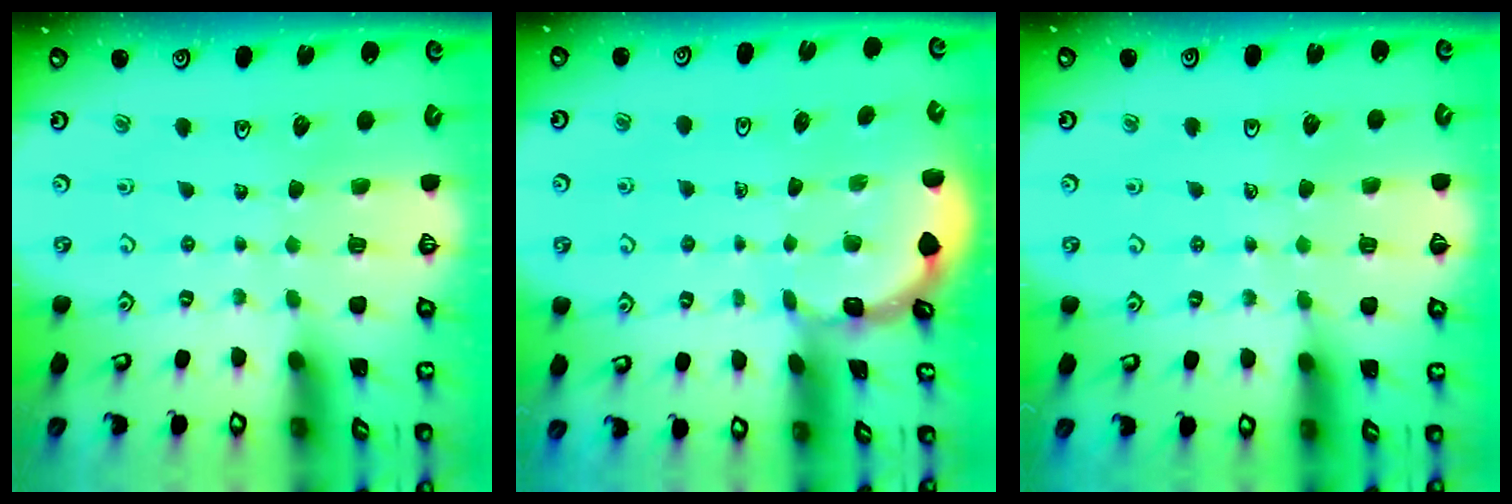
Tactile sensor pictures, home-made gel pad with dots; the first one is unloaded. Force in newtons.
{"total": 1.1, "press": 1.1, "slide": 0.2}
{"total": 4.1, "press": 4.1, "slide": 0.6}